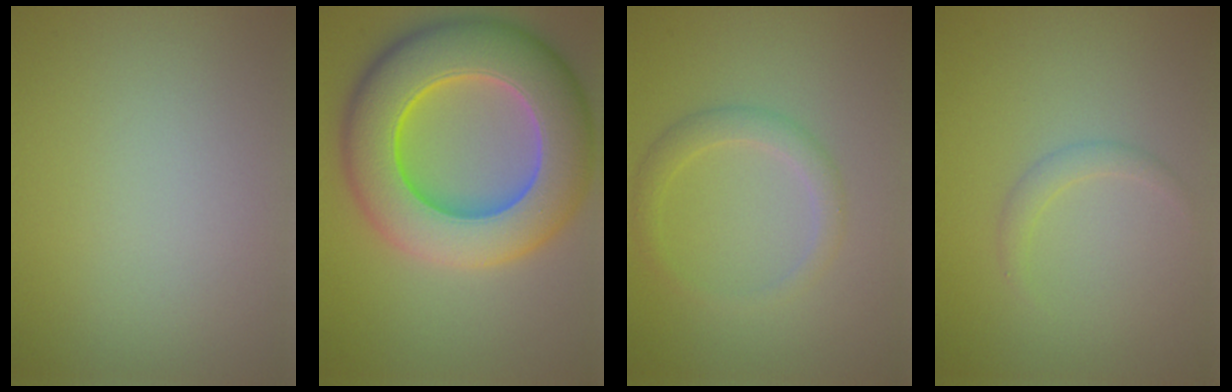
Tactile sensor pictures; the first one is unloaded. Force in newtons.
{"total": 13.3, "press": 13.1, "slide": 2.1}
{"total": 2.1, "press": 2.1, "slide": 0.0}
{"total": 1.1, "press": 1.1, "slide": 0.1}